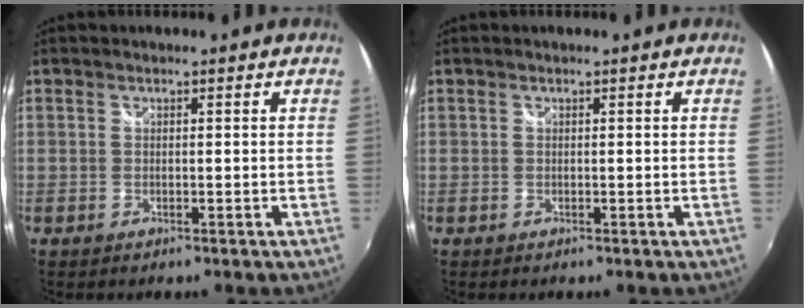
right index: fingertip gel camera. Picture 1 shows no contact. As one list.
[{"total": 0.0}]